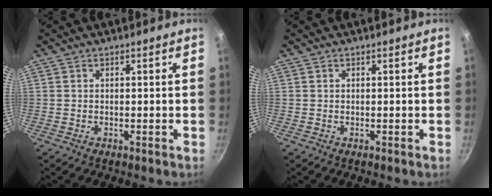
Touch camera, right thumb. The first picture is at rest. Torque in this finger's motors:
{"motor_torque": [0.00, 0.00, -0.13, 0.17, 0.00]}